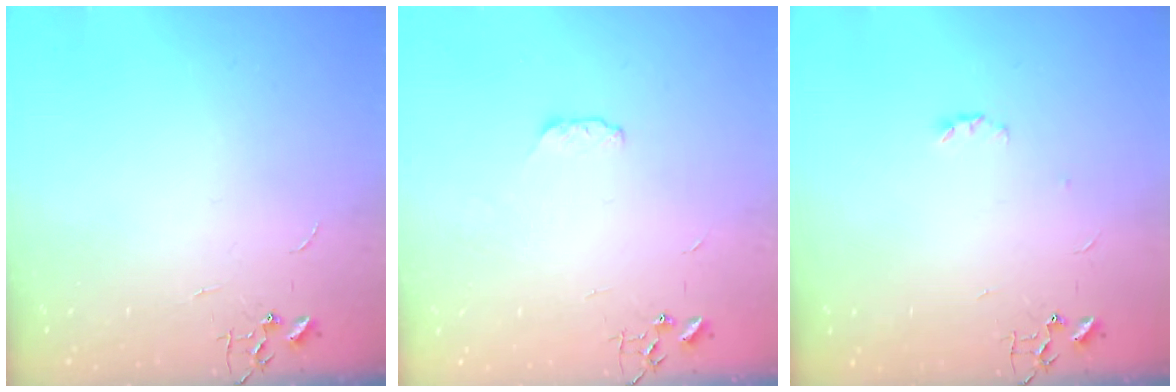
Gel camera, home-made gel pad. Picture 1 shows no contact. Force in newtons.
{"total": 3.8, "press": 3.8, "slide": 0.6}
{"total": 3.2, "press": 3.2, "slide": 0.6}